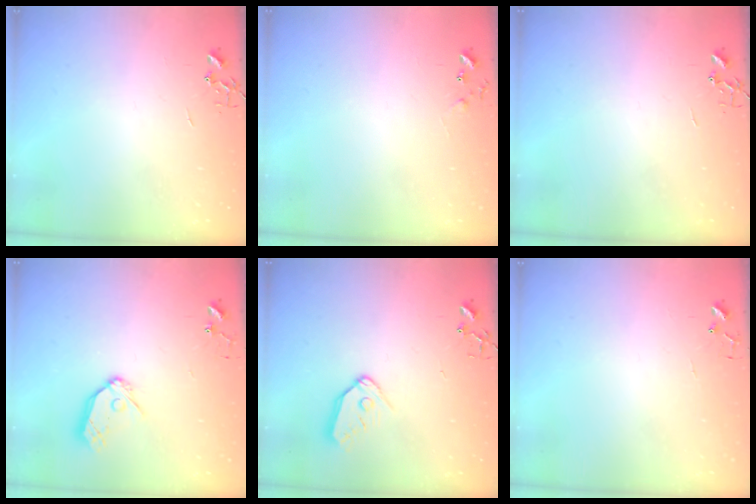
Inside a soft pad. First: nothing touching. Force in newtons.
{"total": 5.1, "press": 5.0, "slide": 0.8}
{"total": 0.0}
{"total": 11.0, "press": 10.9, "slide": 1.1}
{"total": 10.0, "press": 9.9, "slide": 1.1}
{"total": 4.9, "press": 4.8, "slide": 0.4}